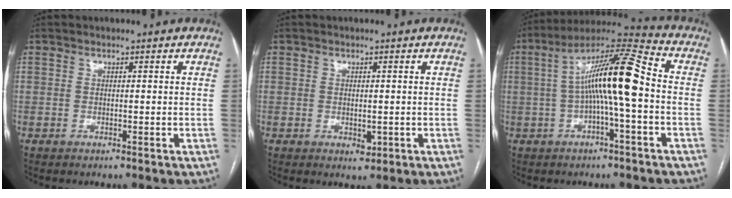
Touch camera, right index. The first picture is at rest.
{"total": 1.9, "force": [-0.3, 1.3, 1.3], "torque": [-0.017, -0.003, 0.001]}
{"total": 13.7, "force": [-0.3, 1.0, 13.7], "torque": [-0.241, 0.032, -0.012]}